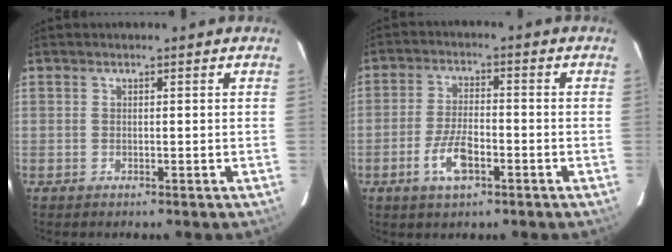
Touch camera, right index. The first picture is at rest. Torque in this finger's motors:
{"motor_torque": [0.91, -0.56, 0.20, 0.06]}